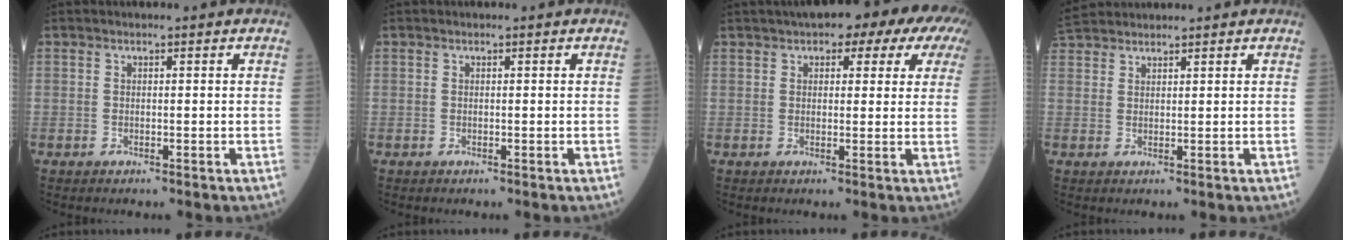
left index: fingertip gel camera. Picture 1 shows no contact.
{"total": 0.0}
{"total": 12.4, "force": [7.5, 4.7, 8.7], "torque": [-0.105, 0.045, 0.081]}
{"total": 3.8, "force": [3.7, 0.5, 0.6], "torque": [-0.023, 0.027, 0.075]}